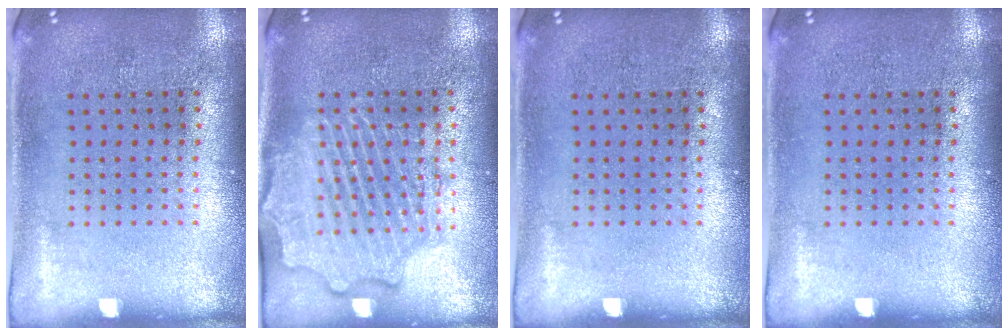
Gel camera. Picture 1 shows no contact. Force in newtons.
{"total": 2.5, "press": 2.4, "slide": 0.3}
{"total": 0.0}
{"total": 0.0}